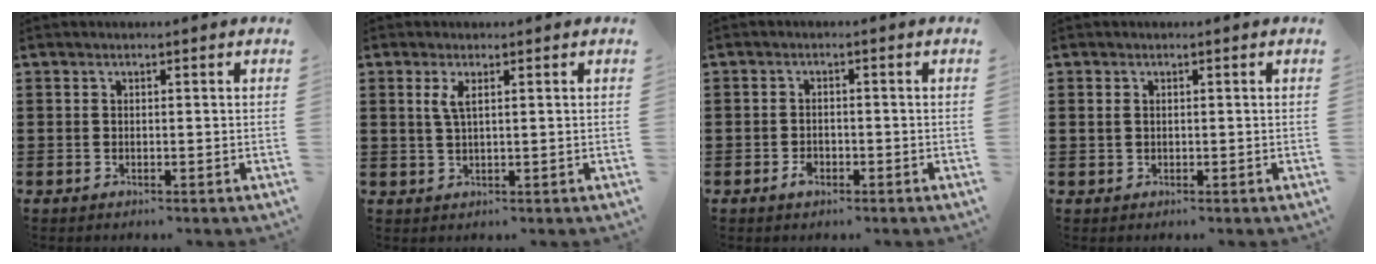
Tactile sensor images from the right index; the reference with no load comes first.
{"total": 2.3, "force": [0.9, 0.5, 2.1], "torque": [-0.045, 0.002, 0.014]}
{"total": 1.8, "force": [-1.1, 0.9, 1.1], "torque": [-0.021, 0.000, -0.020]}
{"total": 1.0, "force": [0.2, 0.8, 0.6], "torque": [-0.014, 0.006, 0.004]}